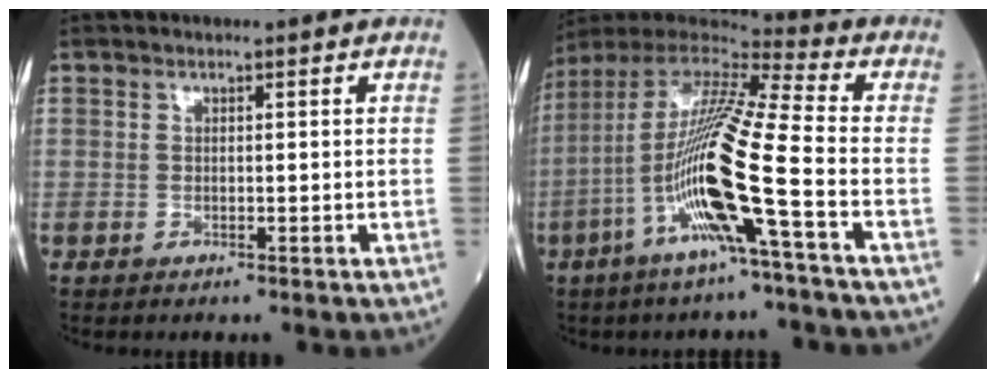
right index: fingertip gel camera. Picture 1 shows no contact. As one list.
[{"total": 18.1, "force": [-5.6, -0.3, 17.2], "torque": [-0.348, -0.005, -0.118]}]